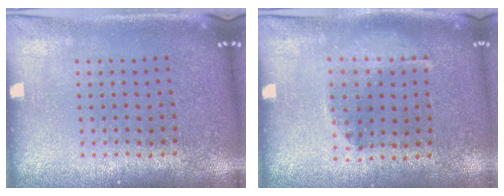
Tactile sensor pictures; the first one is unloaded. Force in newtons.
{"total": 1.0, "press": 1.0, "slide": 0.1}